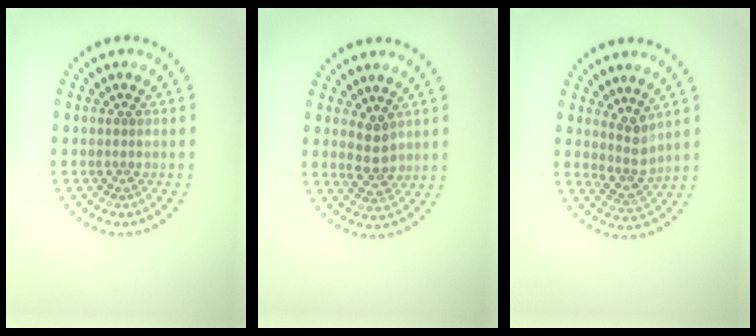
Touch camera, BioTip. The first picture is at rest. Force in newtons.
{"total": 2.5, "press": 2.4, "slide": 0.7}
{"total": 2.5, "press": 1.9, "slide": 1.7}